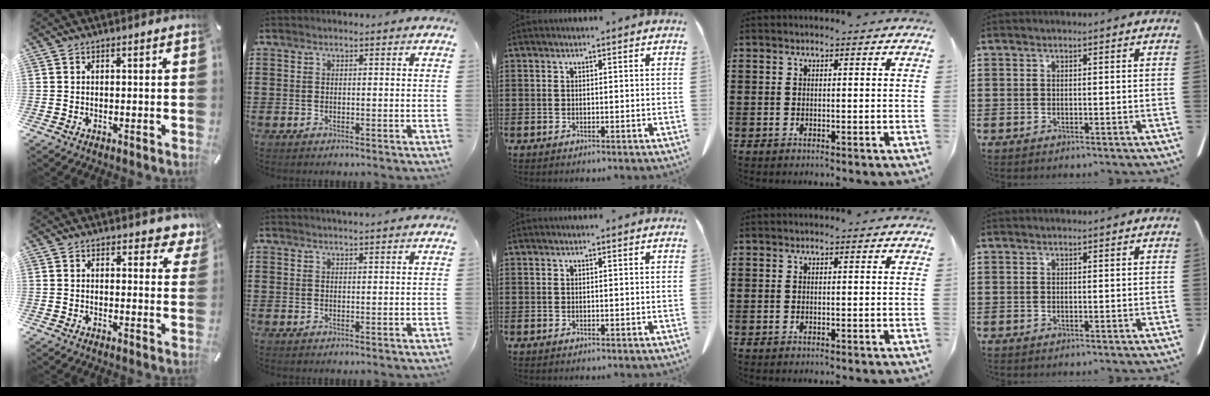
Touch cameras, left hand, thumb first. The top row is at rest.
{"thumb": {"total": 3.8, "force": [2.9, 2.2, 1.3], "torque": [-0.002, -0.017, 0.045]}, "index": {"total": 1.2, "force": [1.1, -0.1, 0.2], "torque": [-0.006, -0.001, 0.022]}}